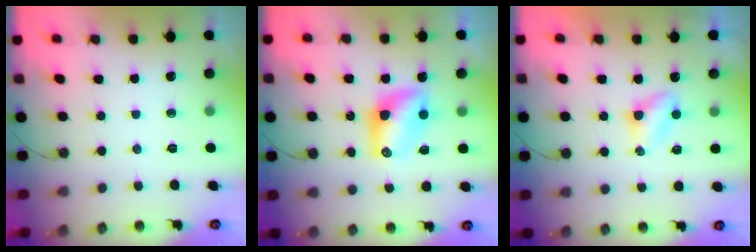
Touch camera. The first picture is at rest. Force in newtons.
{"total": 7.4, "press": 7.4, "slide": 0.2}
{"total": 3.9, "press": 3.9, "slide": 0.5}